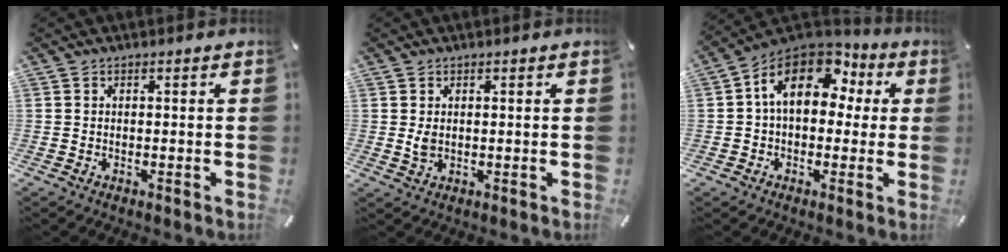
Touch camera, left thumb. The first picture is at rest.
{"total": 2.3, "force": [0.4, 1.7, 1.5], "torque": [-0.023, 0.000, 0.005]}
{"total": 14.2, "force": [3.7, 9.5, 9.9], "torque": [-0.180, -0.002, 0.066]}